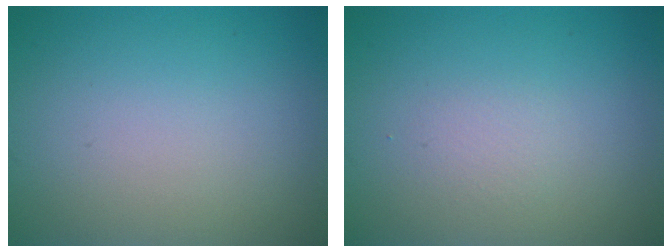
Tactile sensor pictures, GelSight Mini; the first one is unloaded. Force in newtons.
{"total": 0.9, "press": 0.9, "slide": 0.0}